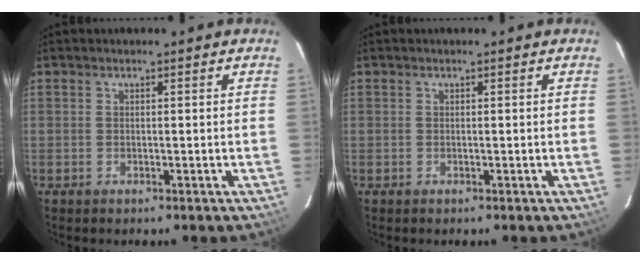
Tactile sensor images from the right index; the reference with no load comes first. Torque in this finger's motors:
{"motor_torque": [0.00, 0.00, 0.00, 0.00]}